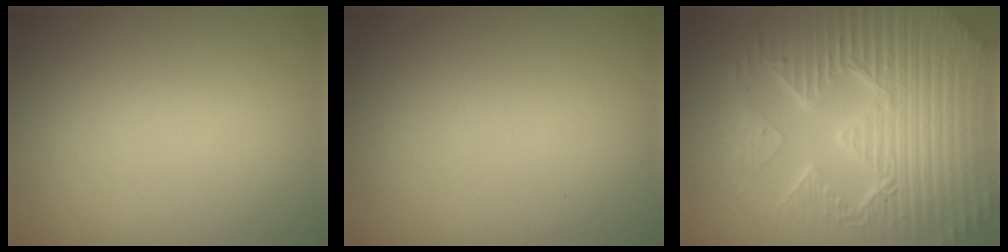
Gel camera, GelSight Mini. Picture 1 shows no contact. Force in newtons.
{"total": 0.0}
{"total": 9.5, "press": 6.7, "slide": 6.7}